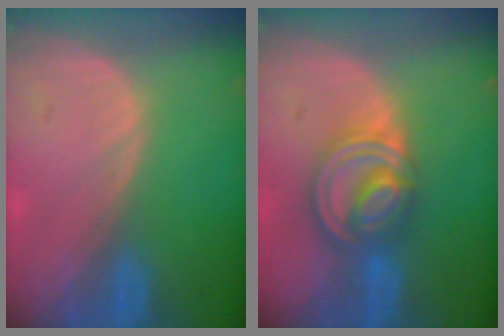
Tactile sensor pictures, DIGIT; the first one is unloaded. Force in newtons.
{"total": 8.3, "press": 7.1, "slide": 4.4}